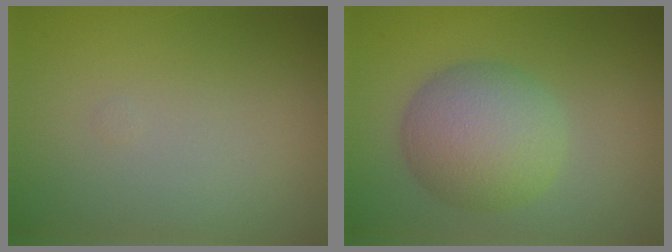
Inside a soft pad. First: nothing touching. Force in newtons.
{"total": 6.2, "press": 6.2, "slide": 0.2}